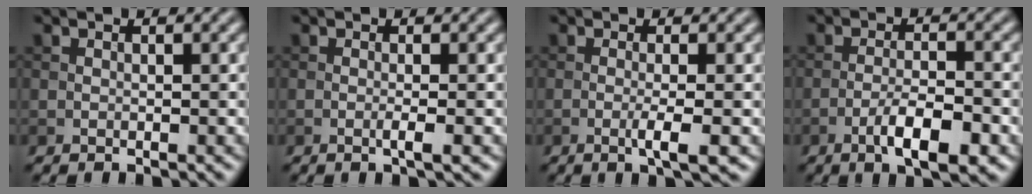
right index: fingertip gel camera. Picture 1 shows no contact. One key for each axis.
{"total": 1.6, "fx": -0.3, "fy": 0.3, "fz": 1.5, "tx": -0.023, "ty": 0.000, "tz": -0.010}
{"total": 2.7, "fx": -0.7, "fy": 0.4, "fz": 2.6, "tx": -0.041, "ty": 0.000, "tz": -0.017}
{"total": 5.0, "fx": -2.5, "fy": 1.2, "fz": 4.1, "tx": -0.073, "ty": 0.002, "tz": -0.041}